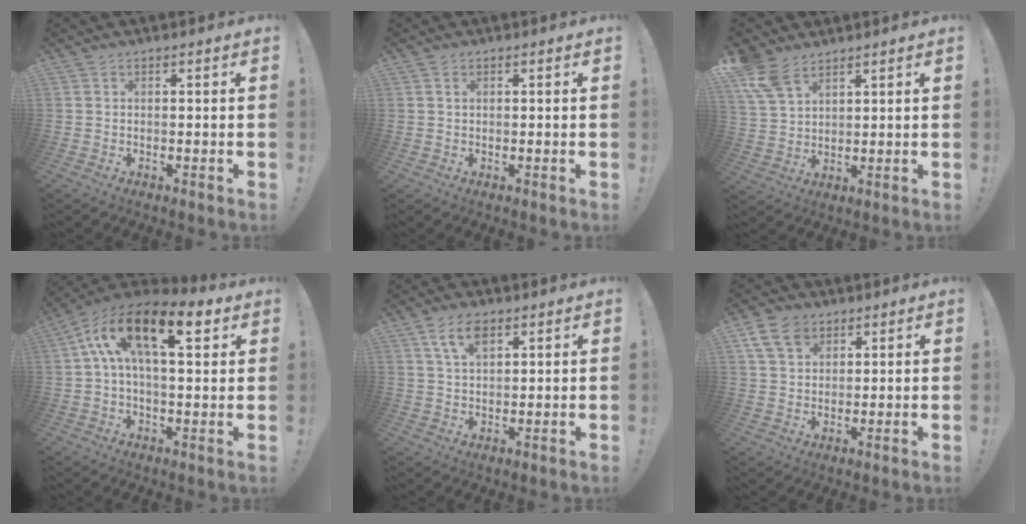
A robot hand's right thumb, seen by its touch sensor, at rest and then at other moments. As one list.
[{"total": 0.8, "force": [0.3, 0.6, 0.5], "torque": [-0.010, 0.002, 0.006]}, {"total": 9.0, "force": [6.2, 4.8, 4.3], "torque": [-0.091, -0.022, 0.126]}, {"total": 16.6, "force": [6.2, 7.4, 13.5], "torque": [-0.227, -0.010, 0.100]}, {"total": 7.2, "force": [3.8, 3.7, 5.0], "torque": [-0.089, -0.005, 0.069]}, {"total": 8.9, "force": [4.9, 6.3, 3.9], "torque": [-0.067, -0.015, 0.097]}]